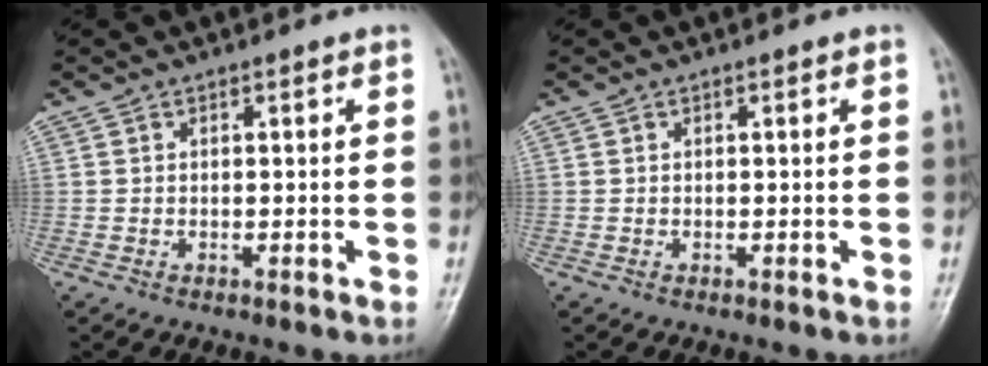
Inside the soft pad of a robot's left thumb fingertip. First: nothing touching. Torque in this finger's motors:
{"motor_torque": [-0.02, 0.03, -0.08, -0.03, 0.00]}